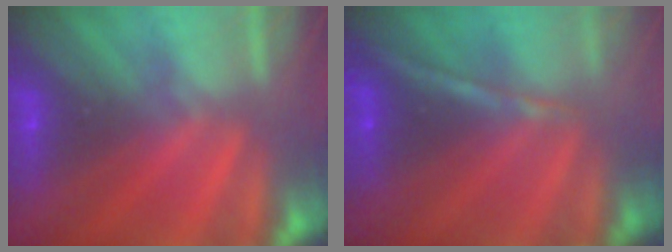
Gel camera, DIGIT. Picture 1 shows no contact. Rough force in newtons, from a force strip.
{"total": 1.3}